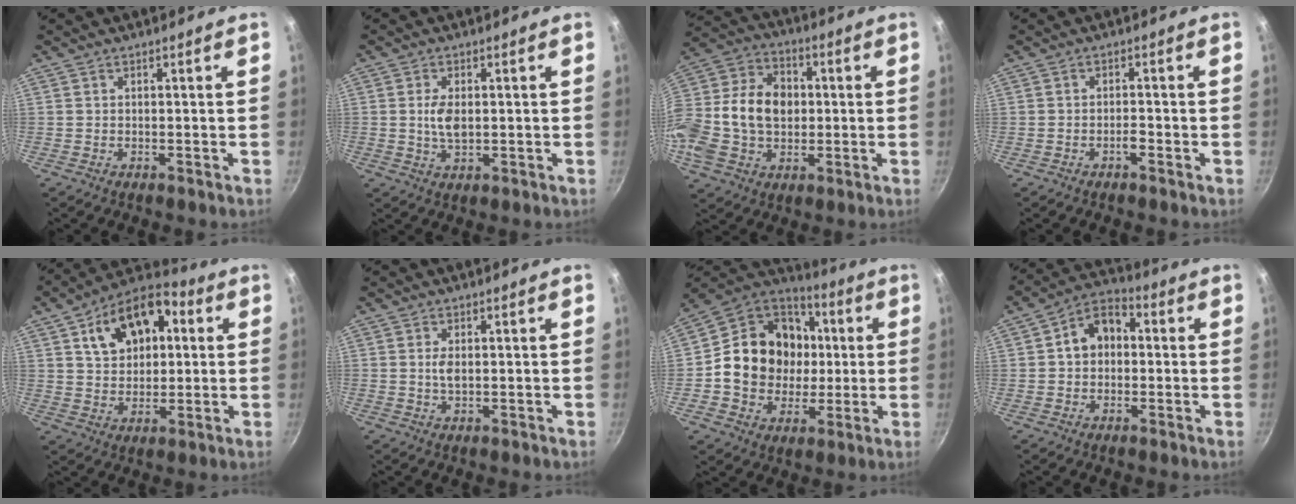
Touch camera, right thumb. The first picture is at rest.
{"total": 4.6, "force": [0.3, 2.5, 3.8], "torque": [-0.072, -0.003, 0.006]}
{"total": 21.7, "force": [-0.2, 16.2, 14.4], "torque": [-0.273, 0.040, -0.011]}
{"total": 1.5, "force": [-1.0, 0.4, 1.0], "torque": [-0.015, 0.011, -0.018]}
{"total": 16.4, "force": [4.7, 10.9, 11.4], "torque": [-0.150, 0.018, 0.068]}
{"total": 2.3, "force": [0.2, 1.2, 1.9], "torque": [-0.035, -0.001, 0.004]}
{"total": 20.3, "force": [0.8, 17.6, 10.1], "torque": [-0.147, 0.026, 0.014]}
{"total": 8.9, "force": [0.7, 6.7, 5.9], "torque": [-0.061, 0.028, -0.004]}